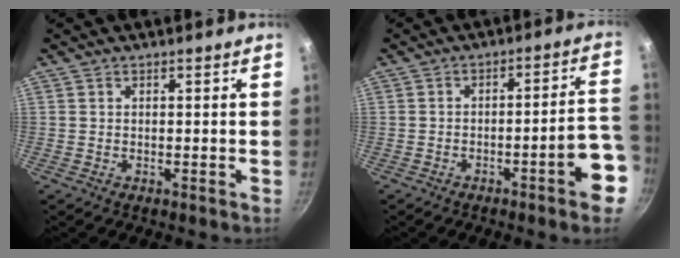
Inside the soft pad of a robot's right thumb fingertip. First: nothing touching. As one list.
[{"total": 9.8, "force": [-4.3, 2.0, 8.5], "torque": [-0.088, 0.043, -0.056]}]